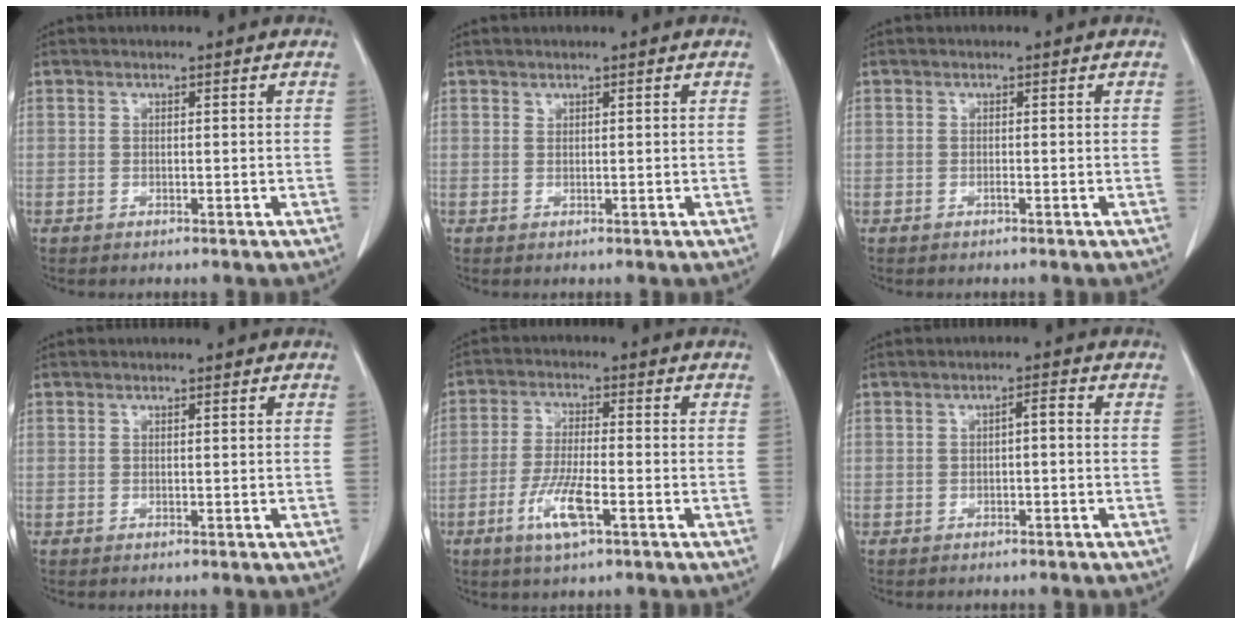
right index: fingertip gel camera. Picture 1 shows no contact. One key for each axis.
{"total": 0.5, "fx": 0.4, "fy": 0.3, "fz": 0.1, "tx": 0.003, "ty": 0.002, "tz": 0.007}
{"total": 0.6, "fx": -0.3, "fy": 0.3, "fz": 0.4, "tx": -0.011, "ty": 0.001, "tz": -0.004}
{"total": 0.0}
{"total": 7.8, "fx": -3.4, "fy": 1.6, "fz": 6.8, "tx": -0.140, "ty": -0.008, "tz": -0.060}
{"total": 2.0, "fx": 0.0, "fy": 0.7, "fz": 1.8, "tx": -0.034, "ty": 0.013, "tz": 0.003}